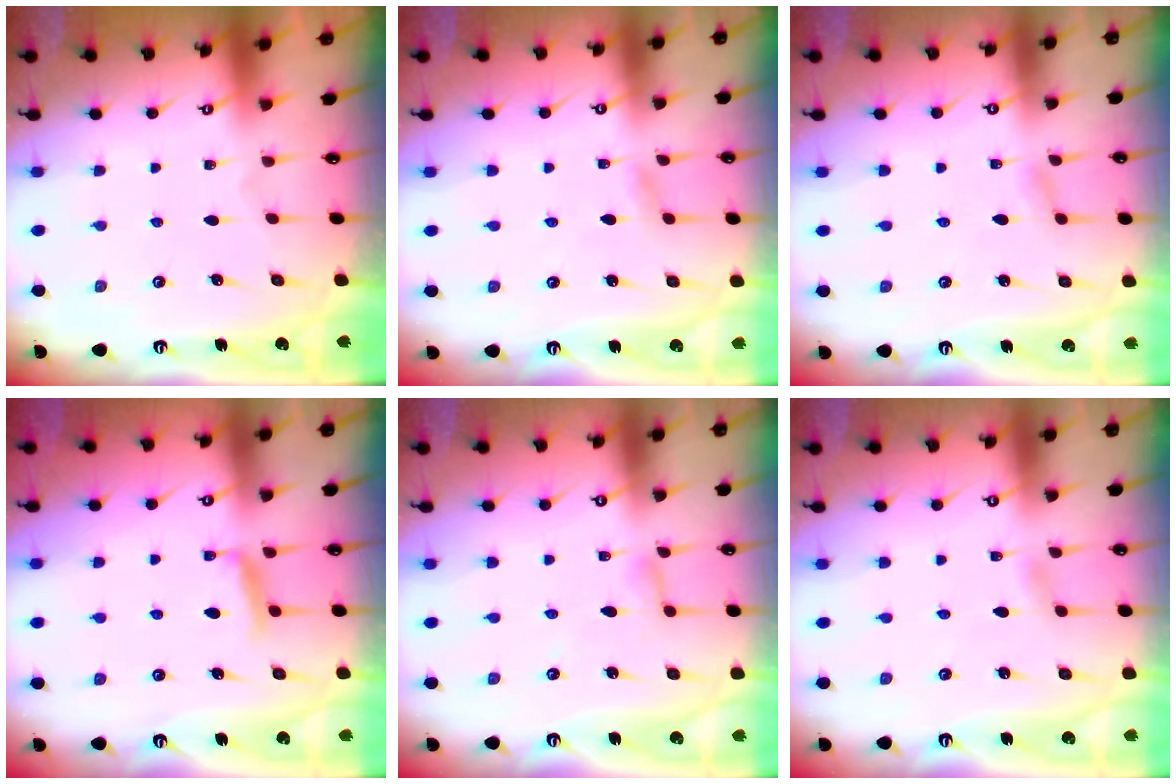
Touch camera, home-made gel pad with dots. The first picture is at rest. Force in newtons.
{"total": 2.8, "press": 2.8, "slide": 0.4}
{"total": 2.1, "press": 2.0, "slide": 0.2}
{"total": 7.1, "press": 7.1, "slide": 0.9}
{"total": 2.7, "press": 2.6, "slide": 0.2}
{"total": 2.2, "press": 2.2, "slide": 0.3}